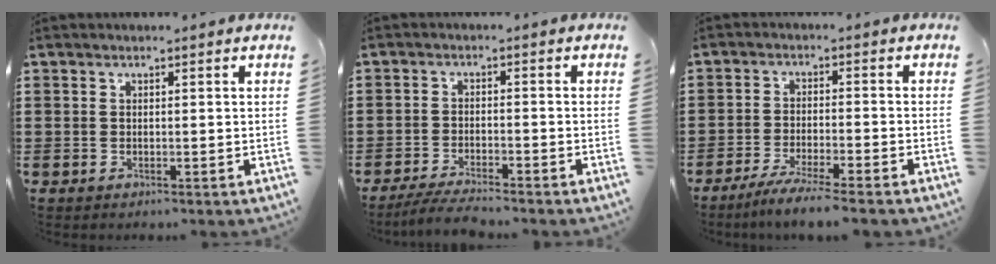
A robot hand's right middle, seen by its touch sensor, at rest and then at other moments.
{"total": 3.7, "force": [-3.4, 0.0, 1.4], "torque": [-0.029, -0.007, -0.068]}
{"total": 4.5, "force": [-4.0, -0.3, 1.9], "torque": [-0.044, -0.015, -0.080]}